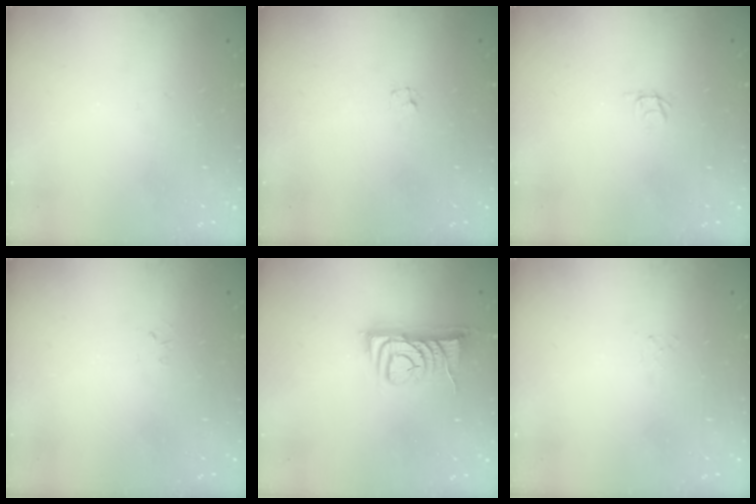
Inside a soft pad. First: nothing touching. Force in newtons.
{"total": 1.2, "press": 1.2, "slide": 0.1}
{"total": 1.8, "press": 1.8, "slide": 0.1}
{"total": 2.6, "press": 2.6, "slide": 0.4}
{"total": 9.0, "press": 8.9, "slide": 0.5}
{"total": 1.5, "press": 1.5, "slide": 0.2}